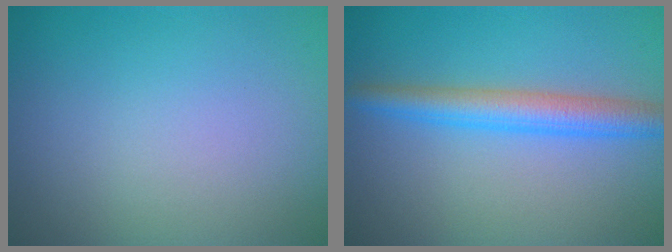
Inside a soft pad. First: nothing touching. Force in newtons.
{"total": 4.0, "press": 4.0, "slide": 0.1}